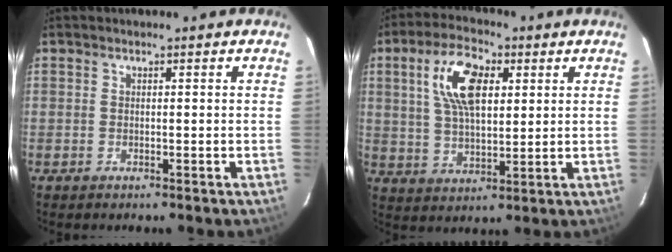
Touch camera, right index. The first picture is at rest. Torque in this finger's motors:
{"motor_torque": [0.68, 0.23, 0.50, 0.16]}